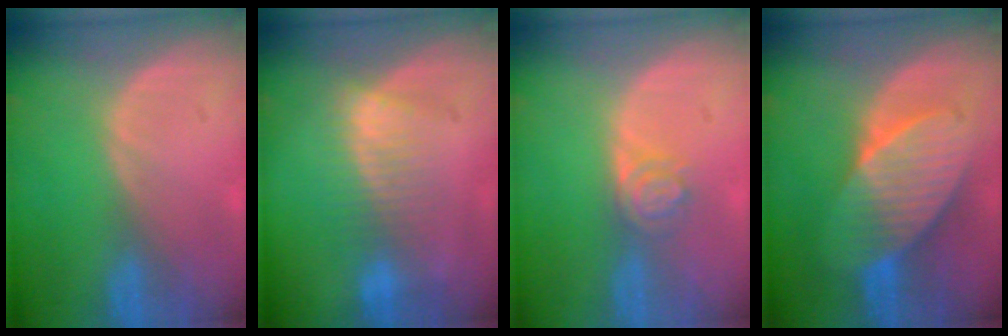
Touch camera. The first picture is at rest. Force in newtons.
{"total": 6.7, "press": 6.3, "slide": 2.1}
{"total": 4.0, "press": 3.4, "slide": 2.2}
{"total": 8.3, "press": 8.3, "slide": 0.3}